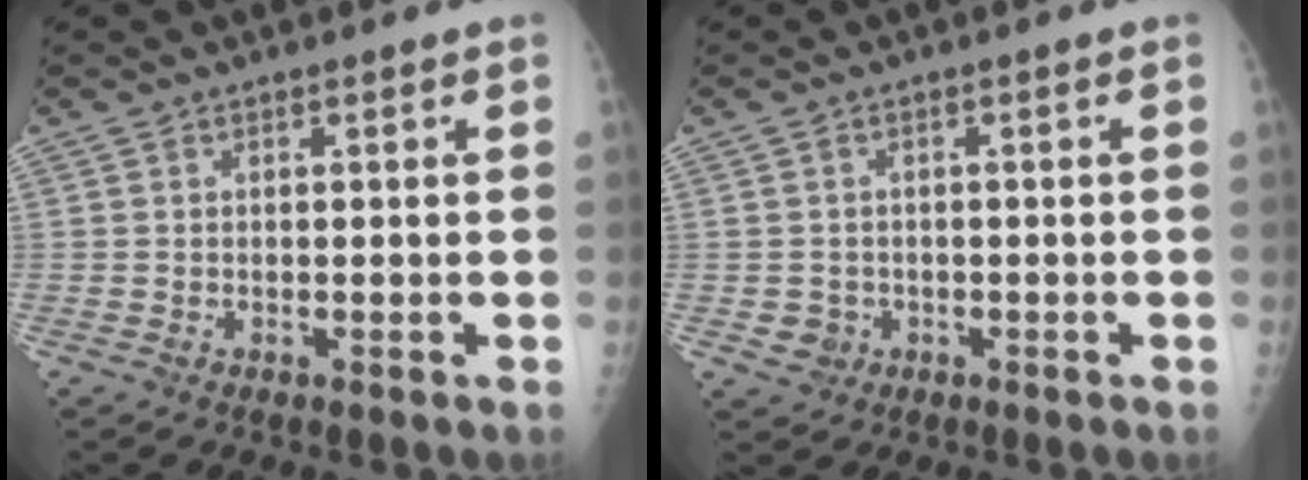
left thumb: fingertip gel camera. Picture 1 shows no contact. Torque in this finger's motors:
{"motor_torque": [-0.19, 0.13, -0.05, -0.04, 0.01]}